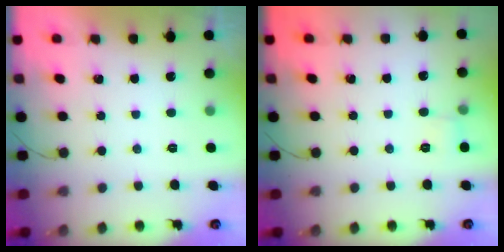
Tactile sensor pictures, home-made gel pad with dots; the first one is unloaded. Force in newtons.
{"total": 6.2, "press": 5.9, "slide": 1.9}